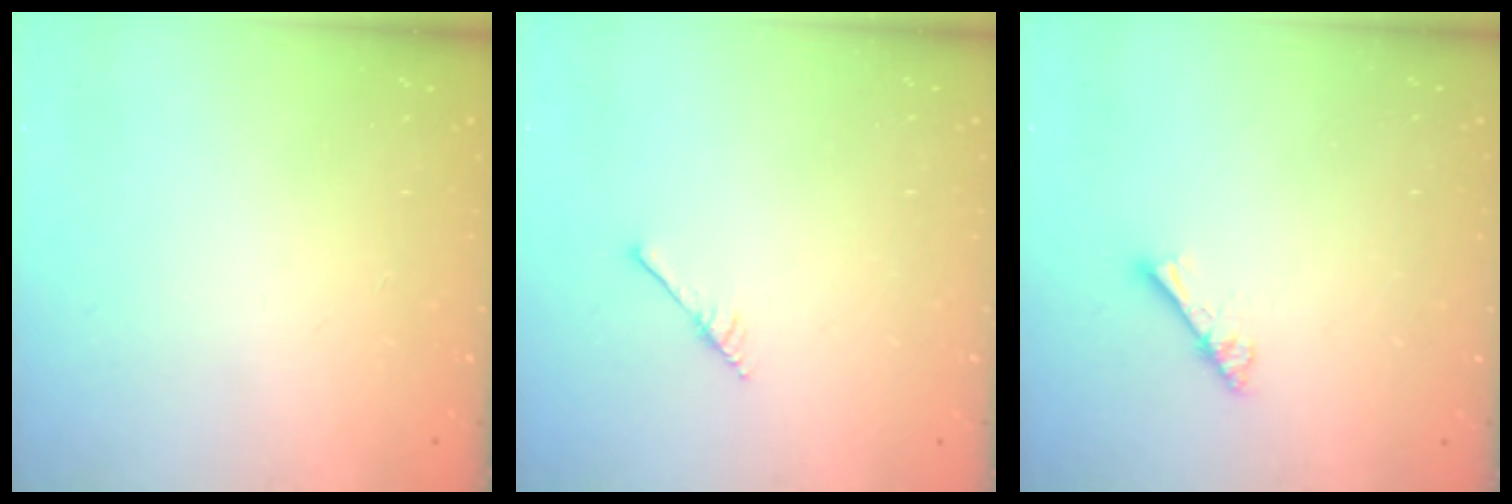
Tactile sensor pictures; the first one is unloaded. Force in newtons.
{"total": 2.9, "press": 2.9, "slide": 0.2}
{"total": 2.8, "press": 2.8, "slide": 0.3}